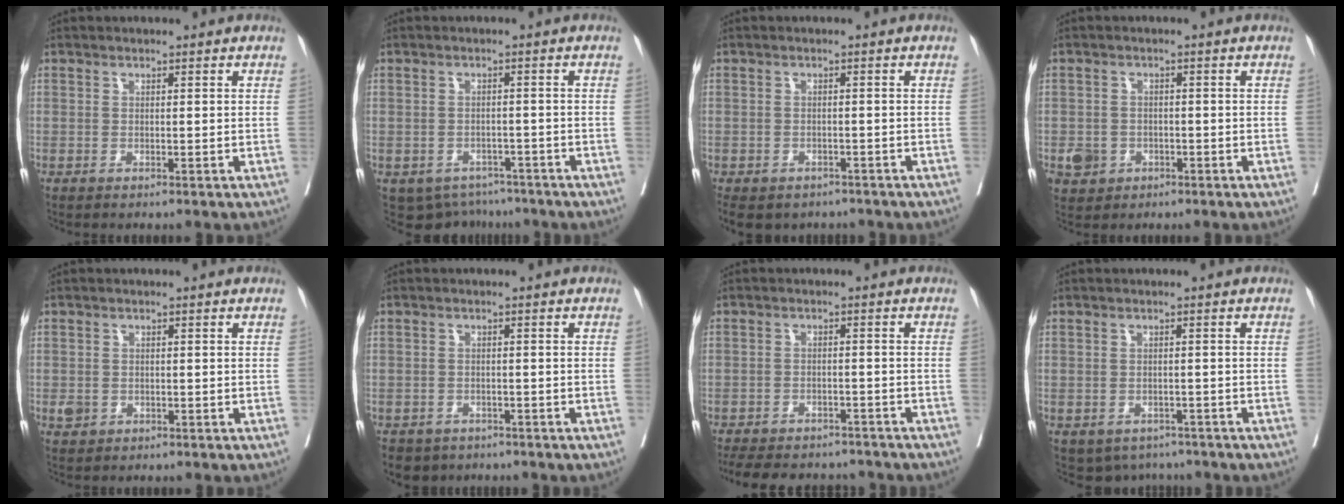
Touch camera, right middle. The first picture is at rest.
{"total": 6.3, "force": [-4.9, 3.8, 0.4], "torque": [0.001, 0.008, -0.064]}
{"total": 11.8, "force": [-8.2, 7.5, 3.8], "torque": [-0.106, -0.008, -0.095]}
{"total": 3.9, "force": [-1.6, 3.4, 0.9], "torque": [-0.012, 0.006, -0.021]}
{"total": 1.6, "force": [-0.5, 1.4, 0.7], "torque": [-0.013, 0.003, -0.003]}
{"total": 3.8, "force": [-2.9, 2.5, 0.1], "torque": [0.001, 0.004, -0.046]}
{"total": 14.4, "force": [-12.7, 4.7, 4.8], "torque": [-0.105, -0.001, -0.167]}
{"total": 4.3, "force": [-3.4, 2.6, 0.4], "torque": [0.008, 0.007, -0.044]}